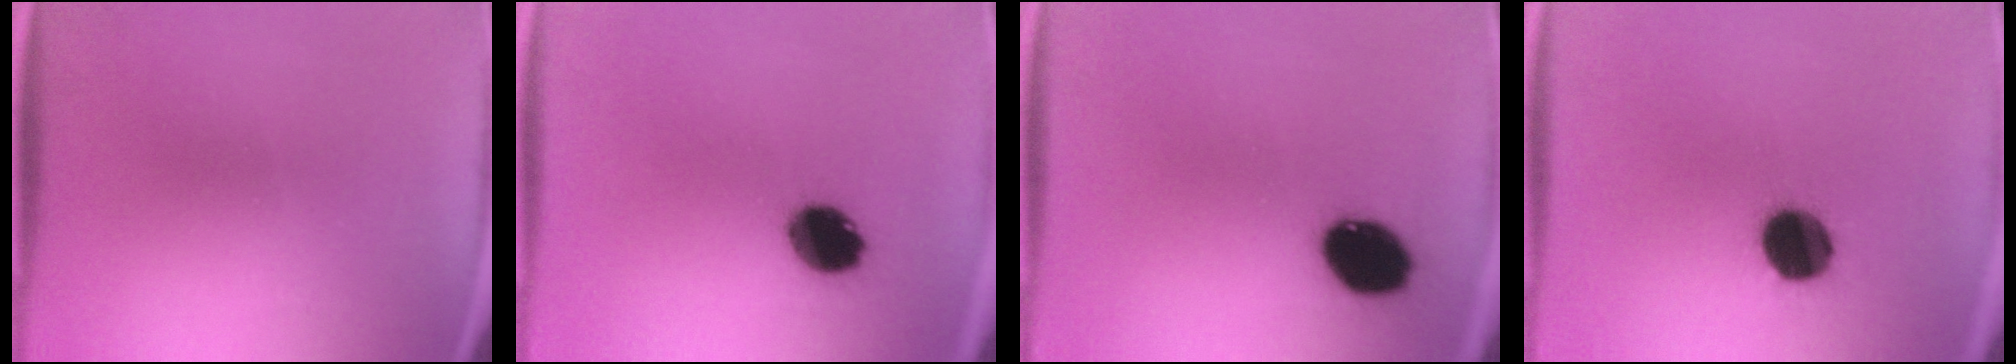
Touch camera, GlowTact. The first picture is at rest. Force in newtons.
{"total": 10.2}
{"total": 12.4}
{"total": 12.2}